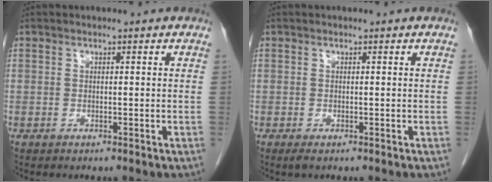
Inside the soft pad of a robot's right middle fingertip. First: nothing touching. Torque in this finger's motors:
{"motor_torque": [0.56, -0.17, 0.04, 0.01]}